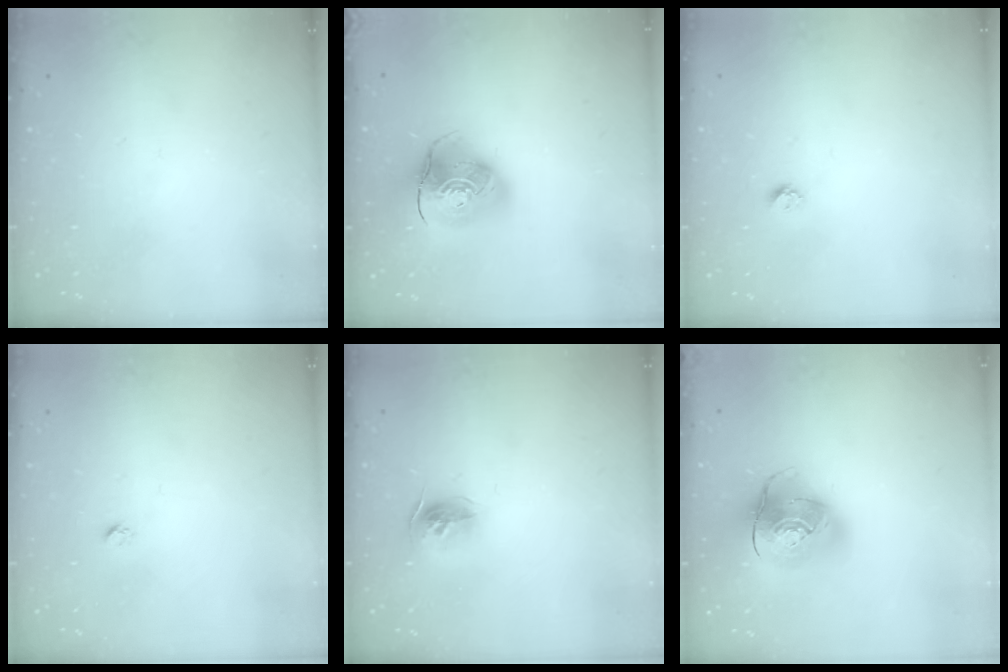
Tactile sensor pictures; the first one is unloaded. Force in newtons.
{"total": 12.7, "press": 12.6, "slide": 2.0}
{"total": 4.1, "press": 4.1, "slide": 0.5}
{"total": 1.9, "press": 1.9, "slide": 0.1}
{"total": 10.3, "press": 10.3, "slide": 0.6}
{"total": 14.8, "press": 14.7, "slide": 2.1}